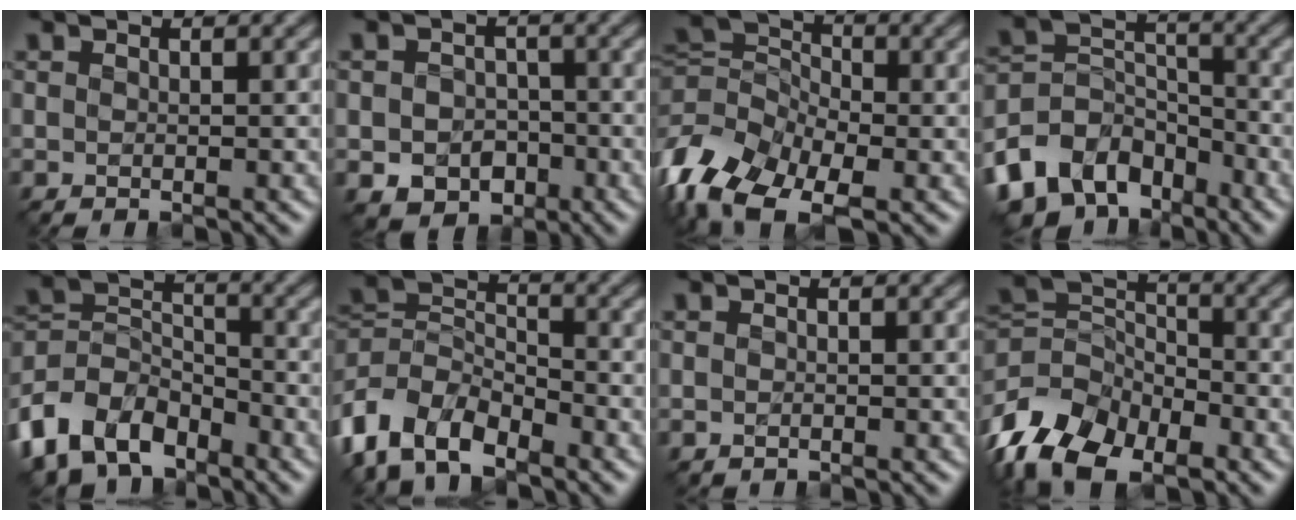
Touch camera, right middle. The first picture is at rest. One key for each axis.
{"total": 4.1, "fx": -1.6, "fy": 3.3, "fz": 1.9, "tx": -0.022, "ty": -0.008, "tz": -0.023}
{"total": 8.8, "fx": -4.0, "fy": 5.8, "fz": 5.3, "tx": -0.113, "ty": -0.001, "tz": -0.092}
{"total": 8.8, "fx": -6.4, "fy": 5.5, "fz": 2.7, "tx": -0.040, "ty": 0.012, "tz": -0.122}
{"total": 8.8, "fx": -5.8, "fy": 5.4, "fz": 3.8, "tx": -0.080, "ty": 0.002, "tz": -0.128}
{"total": 7.6, "fx": -4.9, "fy": 4.1, "fz": 4.0, "tx": -0.084, "ty": -0.003, "tz": -0.110}
{"total": 0.0}
{"total": 10.4, "fx": -6.0, "fy": 6.6, "fz": 5.4, "tx": -0.113, "ty": -0.004, "tz": -0.126}